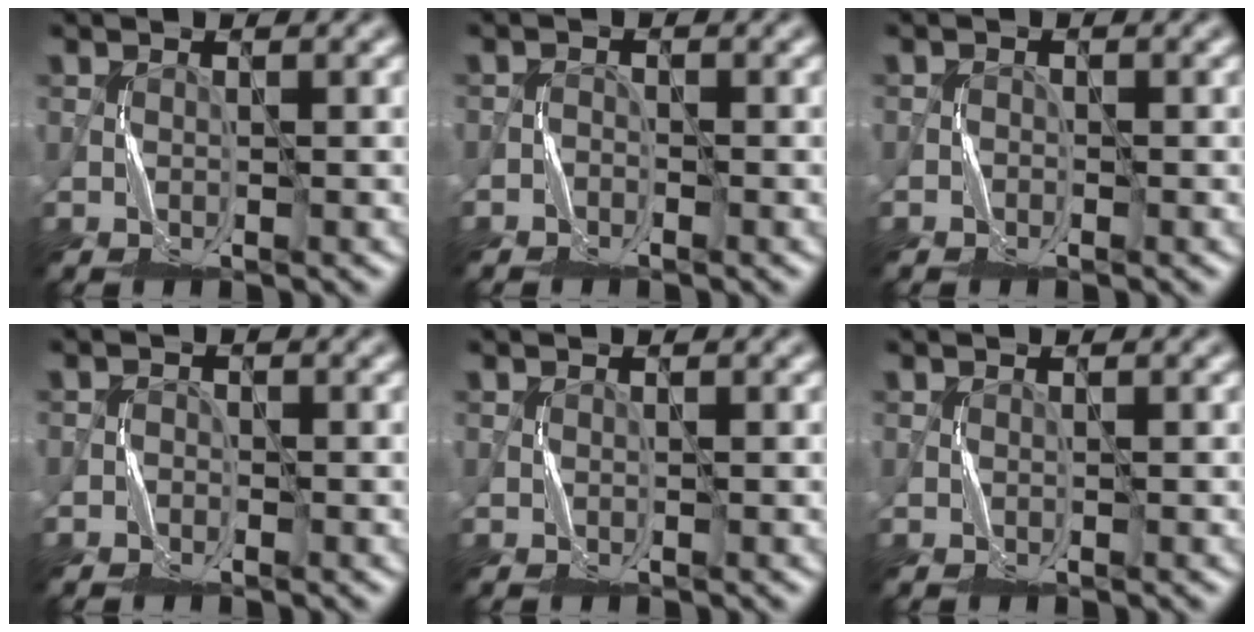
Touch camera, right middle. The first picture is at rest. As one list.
[{"total": 1.2, "force": [-1.1, 0.5, -0.2], "torque": [0.010, 0.006, -0.024]}, {"total": 0.9, "force": [-0.4, 0.7, 0.0], "torque": [0.005, 0.002, -0.011]}, {"total": 1.2, "force": [-0.8, 0.8, -0.1], "torque": [0.010, 0.005, -0.019]}, {"total": 0.0}, {"total": 0.0}]